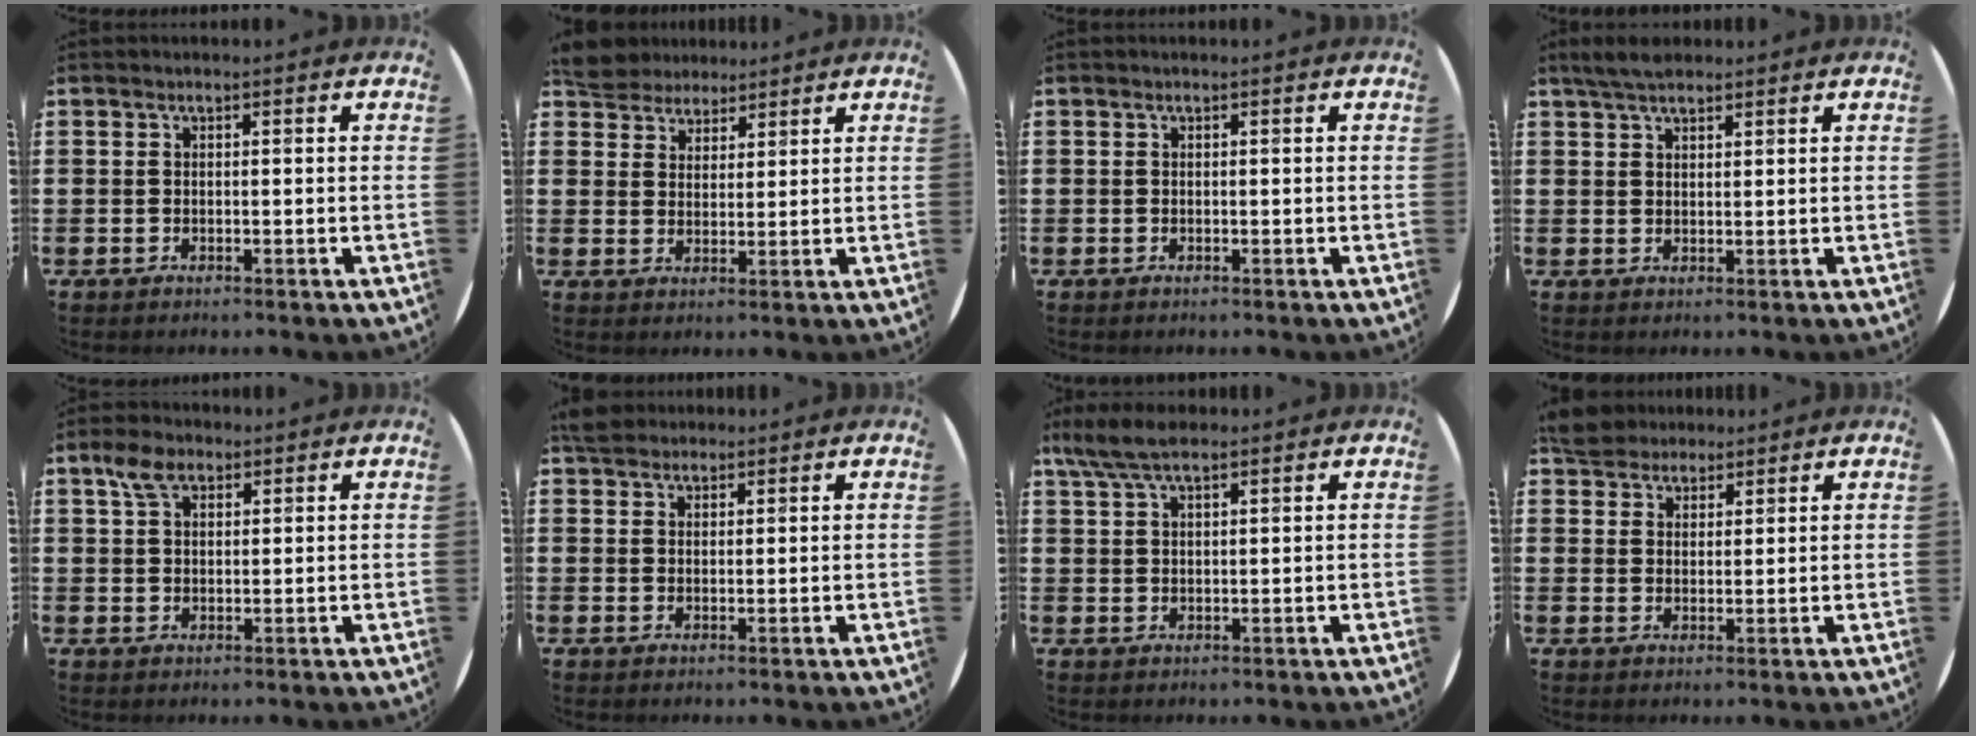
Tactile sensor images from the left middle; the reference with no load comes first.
{"total": 5.4, "force": [5.1, 1.8, 0.2], "torque": [-0.025, -0.007, 0.098]}
{"total": 0.0}
{"total": 3.1, "force": [2.7, 0.9, 1.2], "torque": [-0.029, 0.002, 0.051]}
{"total": 4.0, "force": [2.6, 2.1, 2.2], "torque": [-0.040, 0.006, 0.046]}
{"total": 2.8, "force": [2.6, 1.1, 0.5], "torque": [-0.007, 0.003, 0.048]}
{"total": 4.8, "force": [3.5, 1.4, 2.9], "torque": [-0.064, 0.002, 0.065]}
{"total": 4.8, "force": [4.4, 1.7, 0.5], "torque": [-0.017, -0.003, 0.085]}